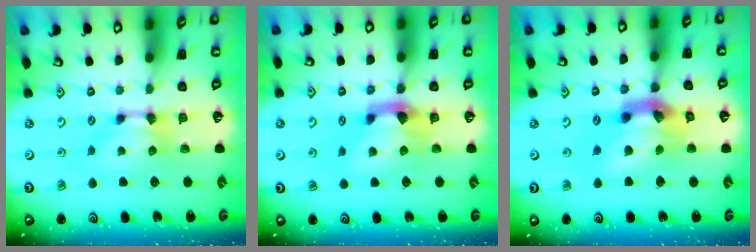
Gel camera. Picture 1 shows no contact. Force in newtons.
{"total": 2.9, "press": 2.6, "slide": 1.5}
{"total": 7.7, "press": 7.3, "slide": 2.4}